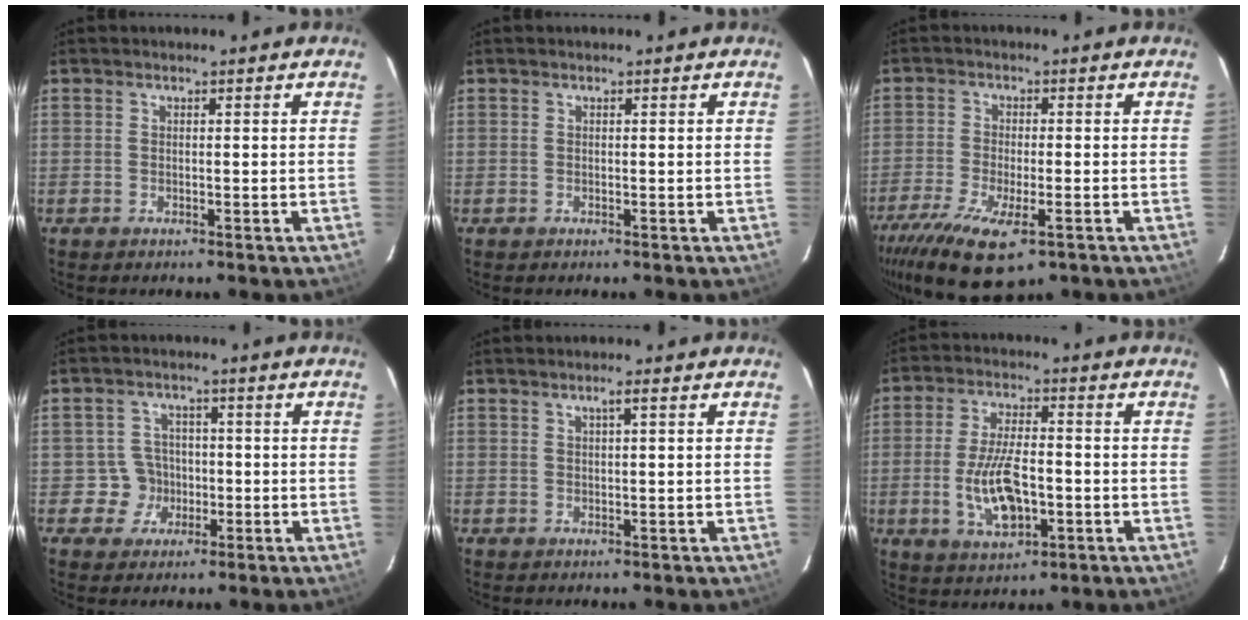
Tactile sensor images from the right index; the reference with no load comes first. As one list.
[{"total": 0.0}, {"total": 13.3, "force": [-7.8, 4.7, 9.7], "torque": [-0.215, -0.050, -0.136]}, {"total": 5.0, "force": [-1.3, 4.8, -0.2], "torque": [0.007, 0.019, -0.019]}, {"total": 1.3, "force": [0.5, -0.1, 1.2], "torque": [-0.021, 0.005, 0.011]}, {"total": 11.1, "force": [-2.7, 4.9, 9.5], "torque": [-0.192, -0.005, -0.044]}]